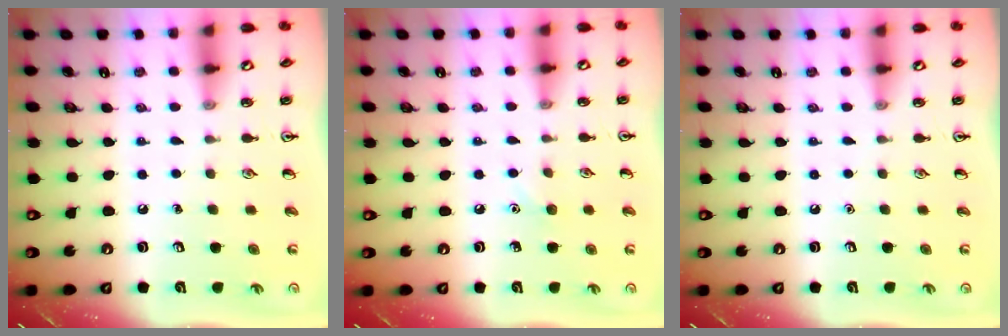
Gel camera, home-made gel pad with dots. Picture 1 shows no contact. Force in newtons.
{"total": 4.7, "press": 4.4, "slide": 1.5}
{"total": 0.0}